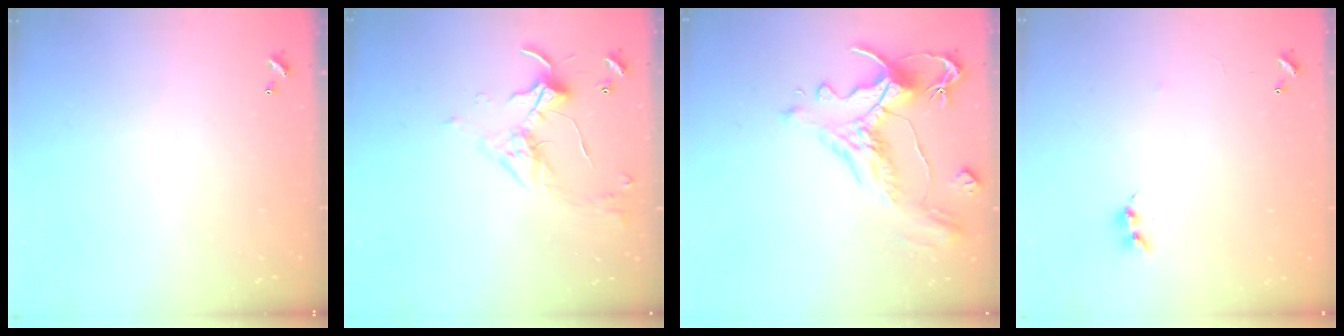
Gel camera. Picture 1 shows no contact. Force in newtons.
{"total": 3.4, "press": 3.3, "slide": 0.6}
{"total": 1.6, "press": 0.7, "slide": 1.4}
{"total": 7.2, "press": 7.2, "slide": 0.7}